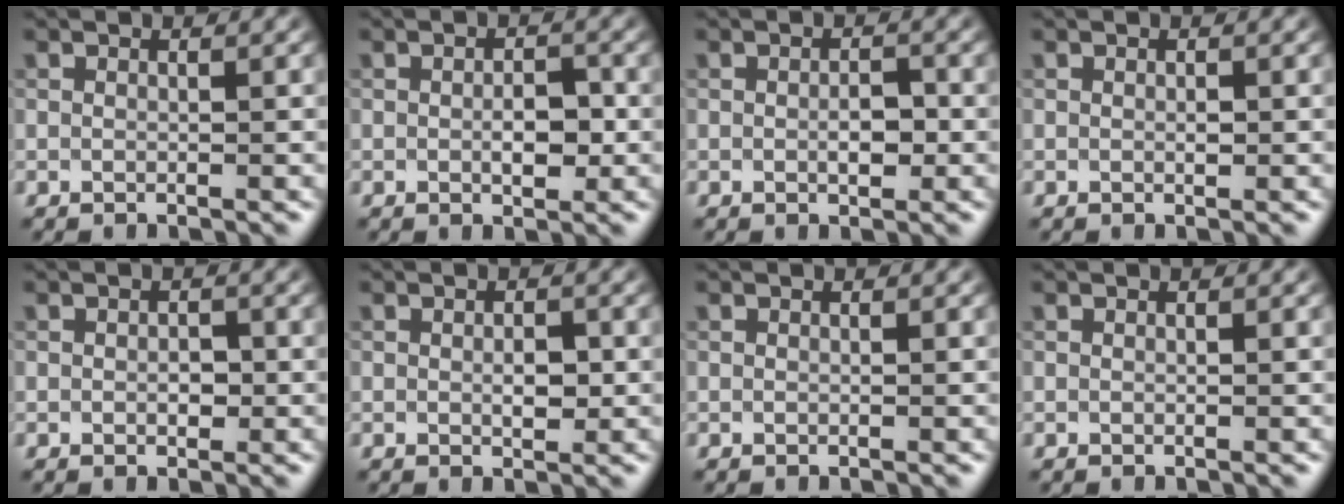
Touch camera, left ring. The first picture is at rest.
{"total": 2.3, "force": [-0.3, 1.2, 1.9], "torque": [-0.029, -0.001, -0.006]}
{"total": 1.7, "force": [-0.3, 0.9, 1.4], "torque": [-0.021, 0.002, -0.006]}
{"total": 0.5, "force": [0.0, 0.3, 0.4], "torque": [-0.006, -0.002, 0.000]}
{"total": 1.2, "force": [-0.1, 0.8, 0.9], "torque": [-0.012, -0.002, -0.003]}
{"total": 1.6, "force": [-0.1, 0.9, 1.3], "torque": [-0.018, -0.001, -0.001]}
{"total": 0.0}
{"total": 0.0}